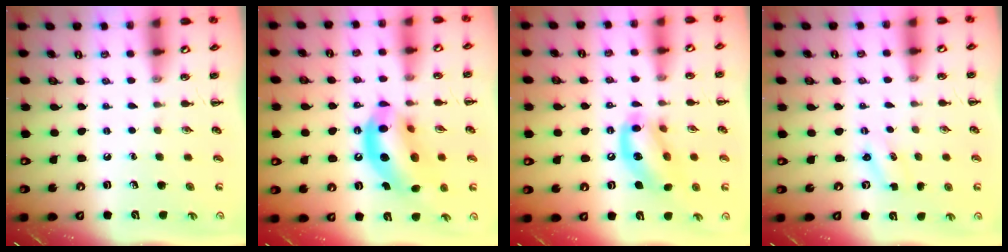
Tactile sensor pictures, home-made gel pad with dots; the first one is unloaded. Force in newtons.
{"total": 16.3, "press": 15.7, "slide": 4.1}
{"total": 13.5, "press": 13.1, "slide": 3.1}
{"total": 1.6, "press": 1.5, "slide": 0.4}